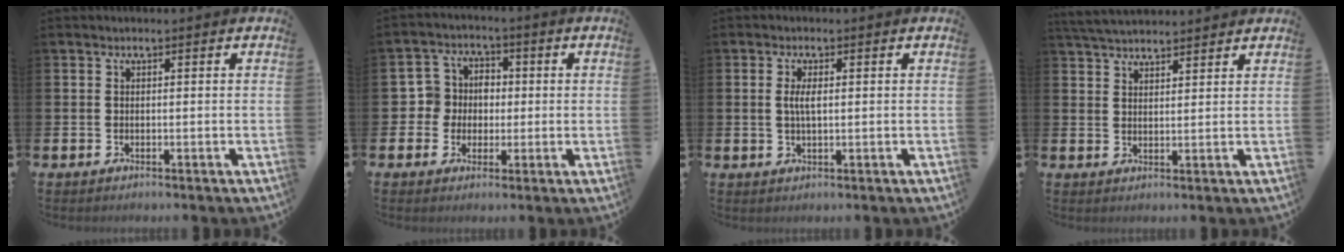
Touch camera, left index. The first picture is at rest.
{"total": 4.9, "force": [0.4, 4.8, 1.0], "torque": [-0.041, 0.013, 0.004]}
{"total": 2.5, "force": [0.5, 0.9, 2.3], "torque": [-0.045, 0.004, 0.005]}
{"total": 4.3, "force": [4.1, 0.8, 0.8], "torque": [-0.023, -0.015, 0.076]}